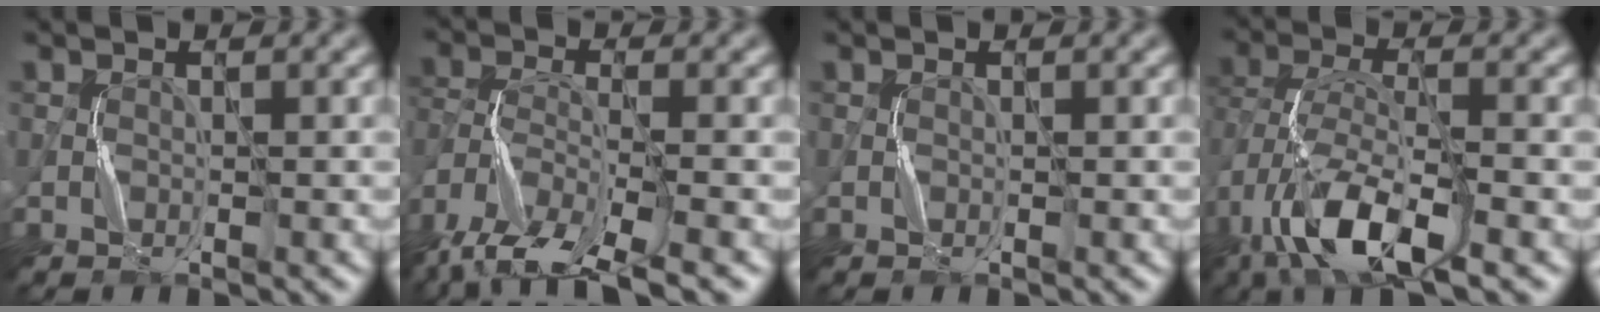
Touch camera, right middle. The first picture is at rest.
{"total": 10.0, "force": [-7.6, 2.7, 5.9], "torque": [-0.123, -0.024, -0.136]}
{"total": 0.0}
{"total": 9.3, "force": [-5.0, 3.3, 7.1], "torque": [-0.142, -0.004, -0.097]}